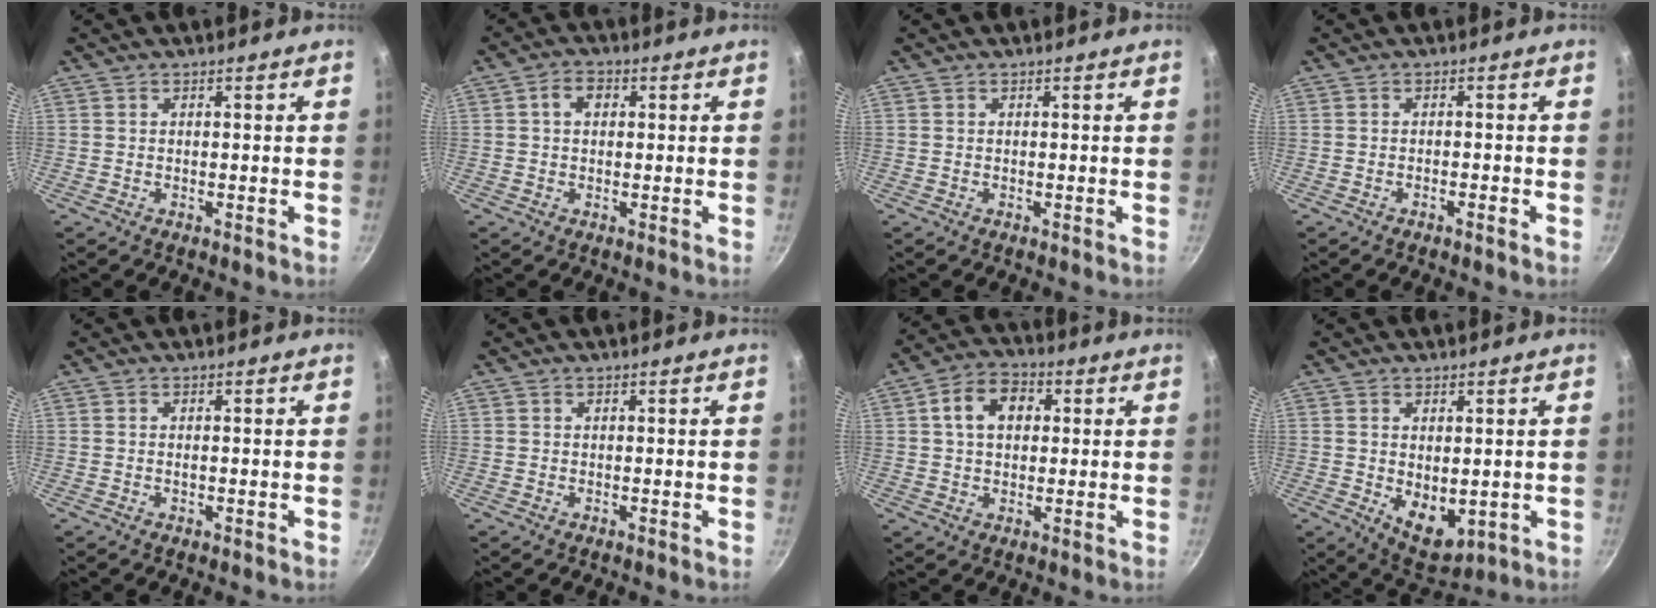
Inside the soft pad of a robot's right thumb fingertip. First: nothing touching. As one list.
[{"total": 3.7, "force": [0.7, 2.7, 2.4], "torque": [-0.030, 0.007, 0.007]}, {"total": 0.0}, {"total": 1.2, "force": [-0.8, 0.2, 0.9], "torque": [-0.021, 0.008, -0.013]}, {"total": 0.7, "force": [-0.1, 0.4, 0.6], "torque": [-0.010, 0.002, -0.002]}, {"total": 0.0}, {"total": 8.5, "force": [1.7, 6.2, 5.5], "torque": [-0.068, 0.013, 0.018]}, {"total": 7.8, "force": [-0.2, 4.9, 6.1], "torque": [-0.078, -0.020, 0.015]}]